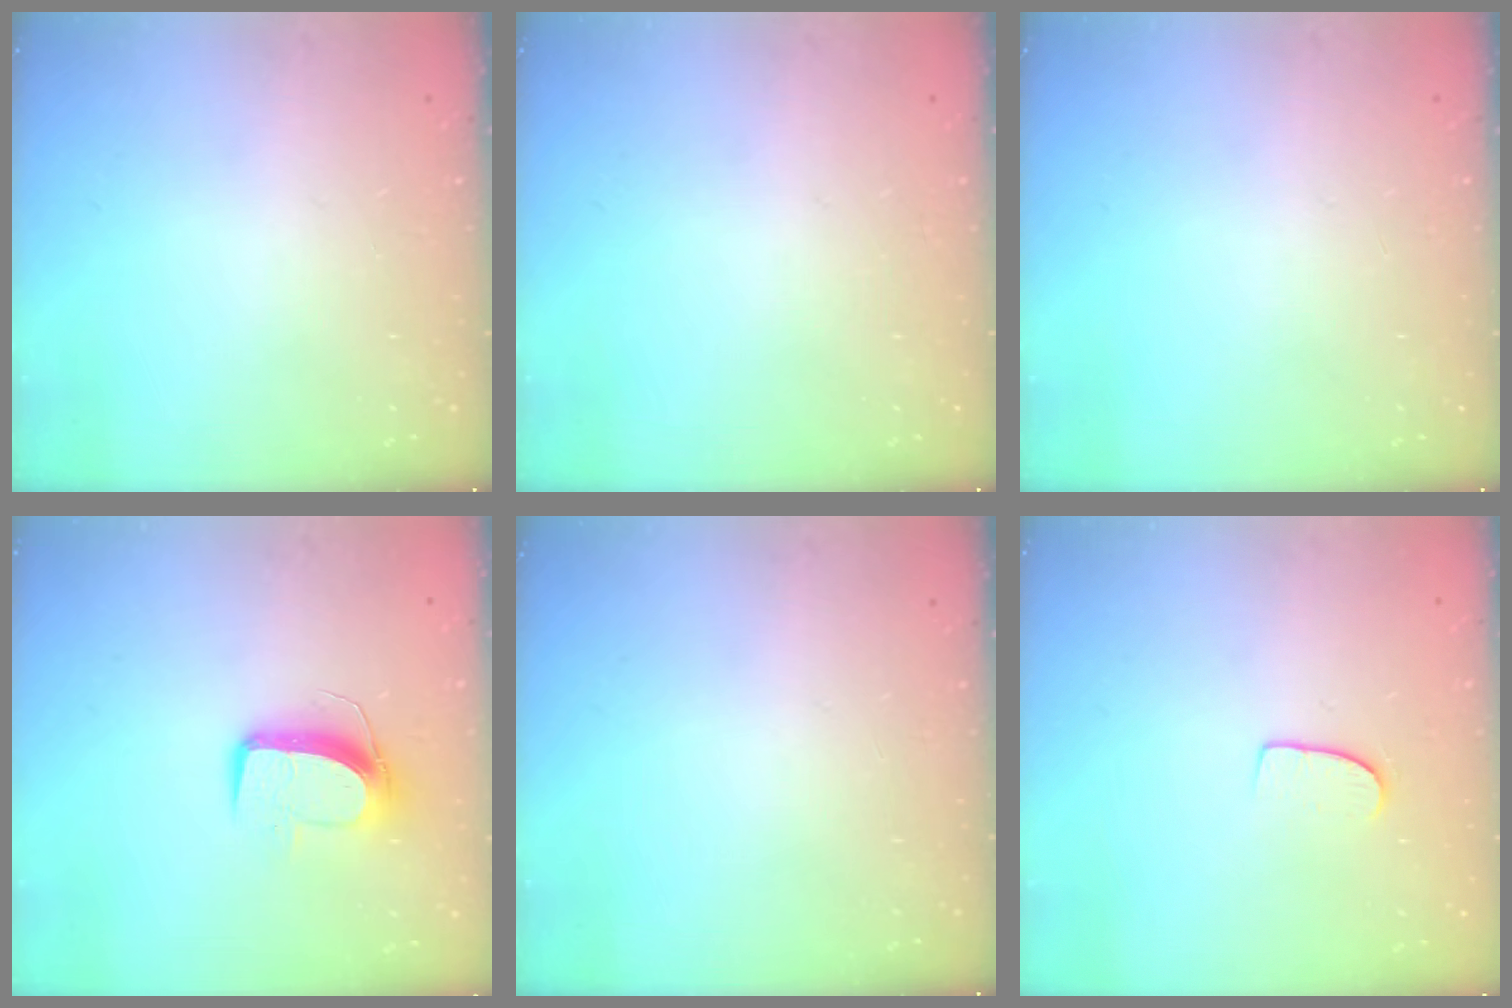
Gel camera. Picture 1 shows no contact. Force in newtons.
{"total": 0.0}
{"total": 0.0}
{"total": 10.5, "press": 10.5, "slide": 0.8}
{"total": 0.0}
{"total": 7.0, "press": 7.0, "slide": 0.4}